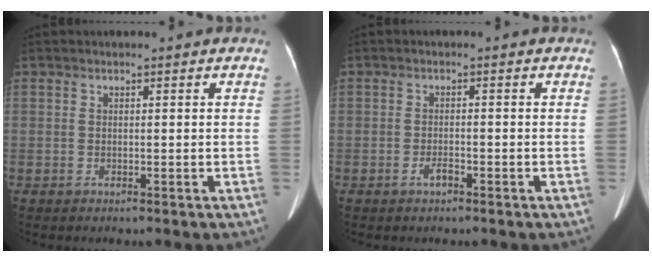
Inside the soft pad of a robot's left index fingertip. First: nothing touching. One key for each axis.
{"total": 1.6, "fx": -1.1, "fy": 0.5, "fz": 1.0, "tx": -0.020, "ty": 0.000, "tz": -0.018}